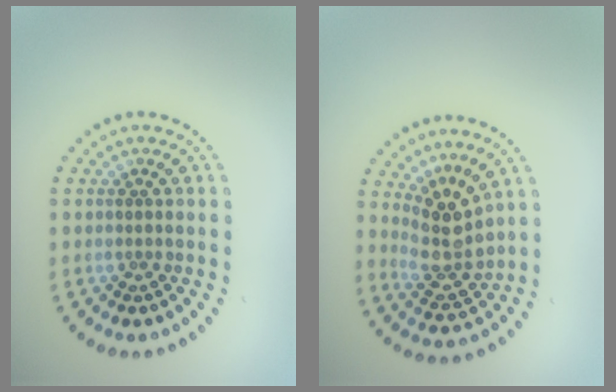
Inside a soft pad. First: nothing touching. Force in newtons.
{"total": 3.6, "press": 2.8, "slide": 2.3}